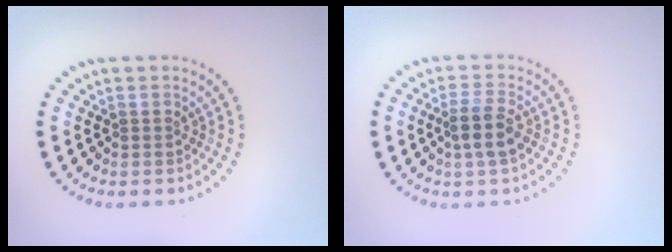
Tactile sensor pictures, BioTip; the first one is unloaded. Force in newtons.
{"total": 2.6, "press": 2.3, "slide": 1.3}